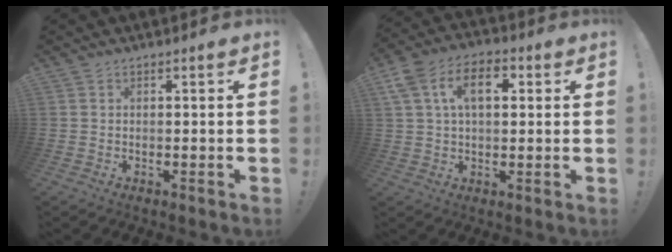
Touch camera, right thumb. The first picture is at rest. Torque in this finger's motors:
{"motor_torque": [0.52, 0.66, 0.52, 0.52, 0.05]}